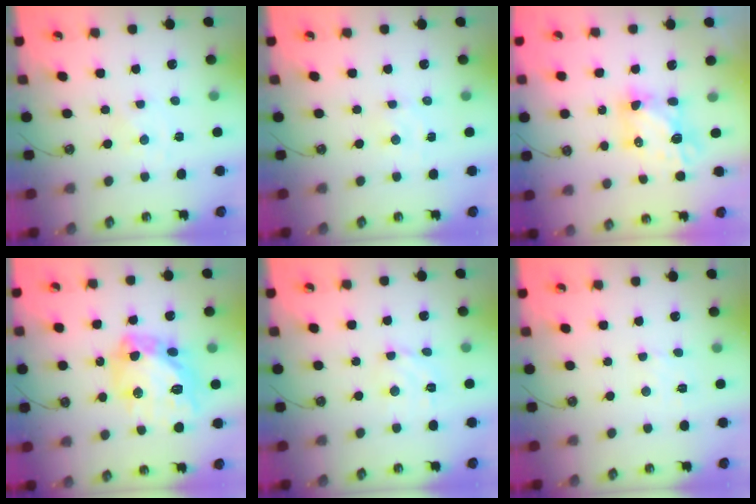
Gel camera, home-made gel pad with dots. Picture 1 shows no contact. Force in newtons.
{"total": 1.6, "press": 1.6, "slide": 0.2}
{"total": 6.5, "press": 6.5, "slide": 0.7}
{"total": 19.8, "press": 19.7, "slide": 2.1}
{"total": 5.9, "press": 5.9, "slide": 0.5}
{"total": 2.5, "press": 2.5, "slide": 0.4}